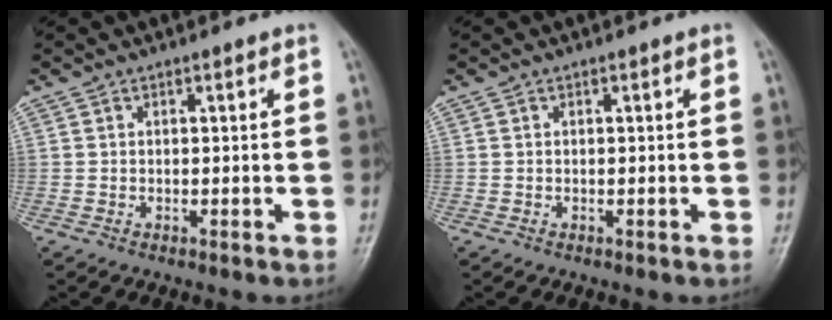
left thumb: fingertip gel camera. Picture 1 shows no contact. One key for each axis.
{"total": 0.0}